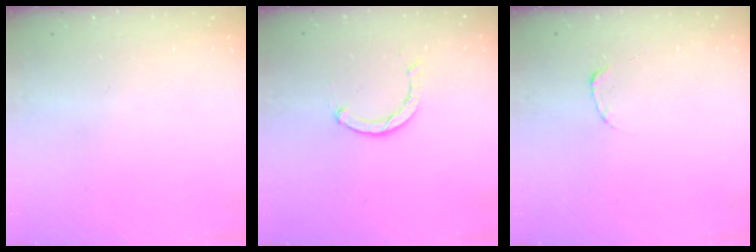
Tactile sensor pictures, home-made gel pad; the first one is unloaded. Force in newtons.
{"total": 3.3, "press": 3.2, "slide": 0.7}
{"total": 2.2, "press": 2.2, "slide": 0.3}